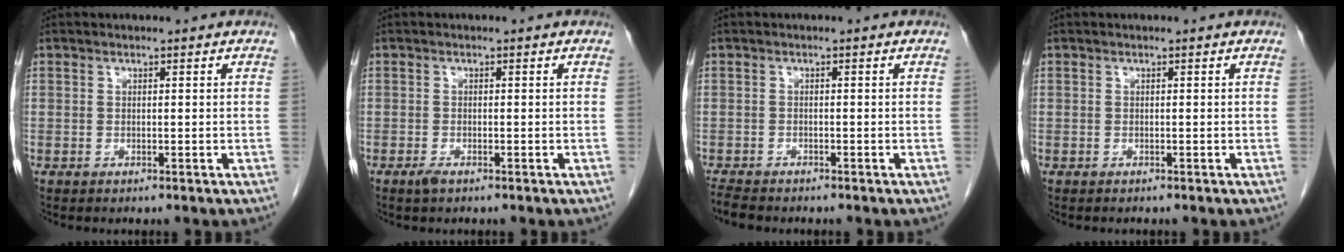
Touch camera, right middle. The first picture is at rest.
{"total": 1.3, "force": [-0.9, 0.4, 0.8], "torque": [-0.022, -0.002, -0.014]}
{"total": 3.2, "force": [-2.9, 0.7, 1.1], "torque": [-0.022, -0.011, -0.049]}
{"total": 0.0}